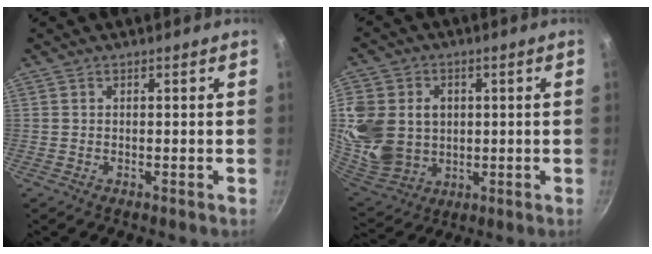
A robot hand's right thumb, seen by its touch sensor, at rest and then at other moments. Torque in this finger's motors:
{"motor_torque": [0.53, 1.05, 0.49, 0.08, 0.14]}